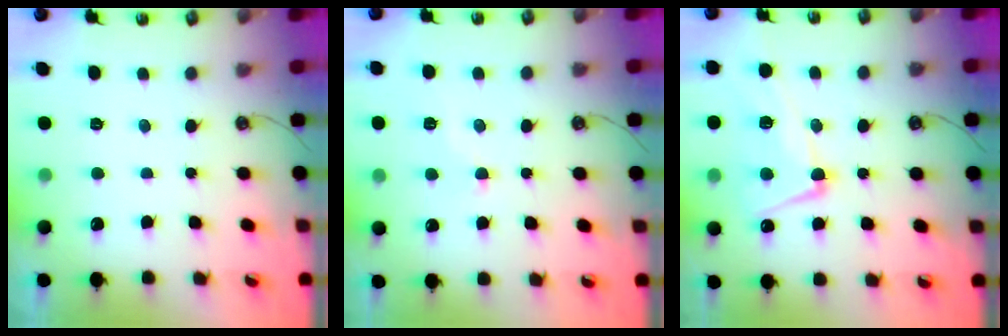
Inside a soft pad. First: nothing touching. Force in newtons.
{"total": 0.8, "press": 0.8, "slide": 0.3}
{"total": 8.5, "press": 8.5, "slide": 1.0}